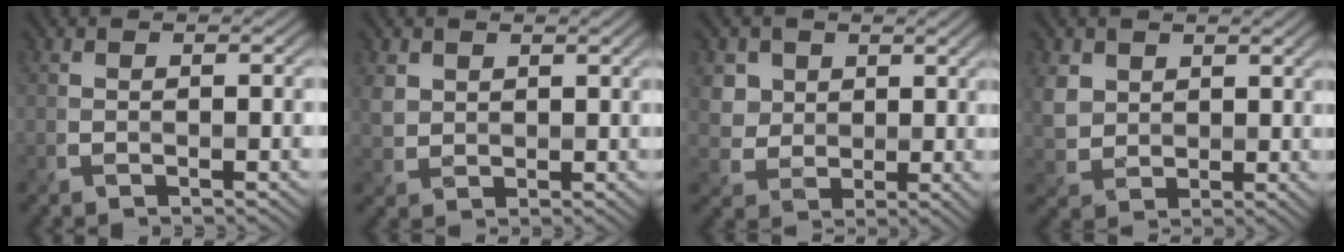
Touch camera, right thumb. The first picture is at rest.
{"total": 3.0, "force": [1.6, 2.4, 0.8], "torque": [-0.034, 0.000, 0.034]}
{"total": 5.3, "force": [2.7, 4.3, 1.6], "torque": [-0.062, -0.012, 0.054]}
{"total": 4.9, "force": [2.3, 3.8, 2.0], "torque": [-0.067, -0.001, 0.045]}